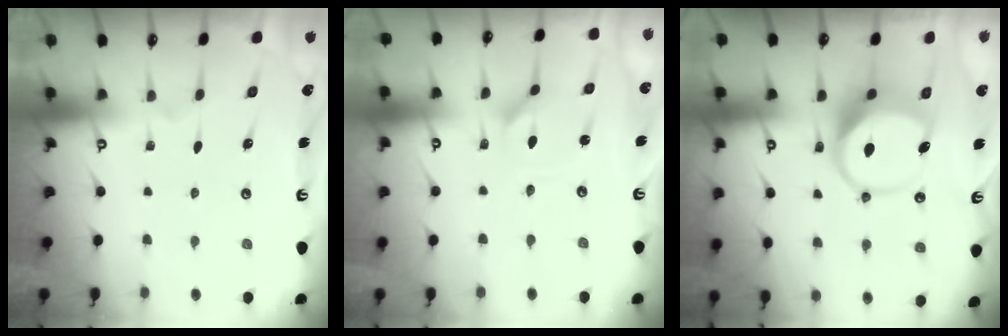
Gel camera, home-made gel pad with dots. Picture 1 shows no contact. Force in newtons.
{"total": 2.4, "press": 2.4, "slide": 0.3}
{"total": 9.3, "press": 9.2, "slide": 1.4}